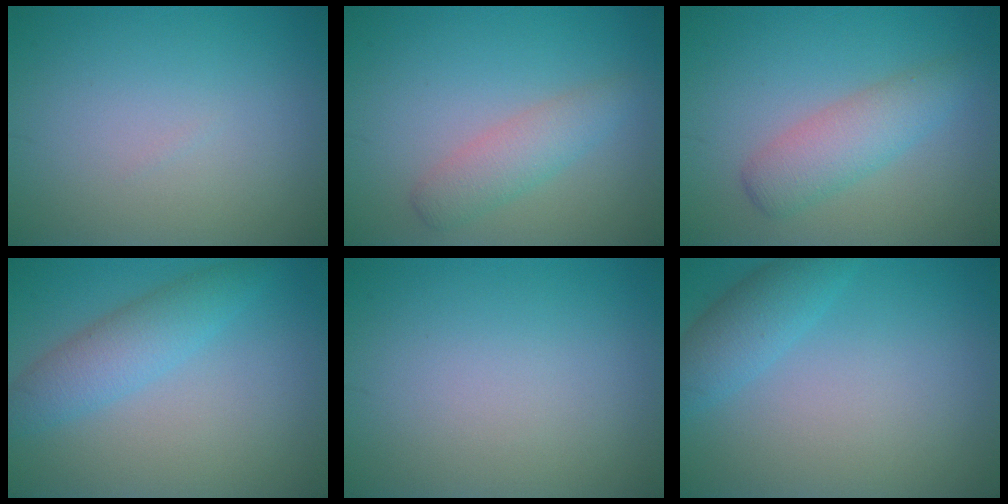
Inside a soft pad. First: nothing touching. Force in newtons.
{"total": 2.8, "press": 2.8, "slide": 0.1}
{"total": 3.6, "press": 3.6, "slide": 0.1}
{"total": 3.8, "press": 3.8, "slide": 0.1}
{"total": 0.0}
{"total": 3.0, "press": 3.0, "slide": 0.2}